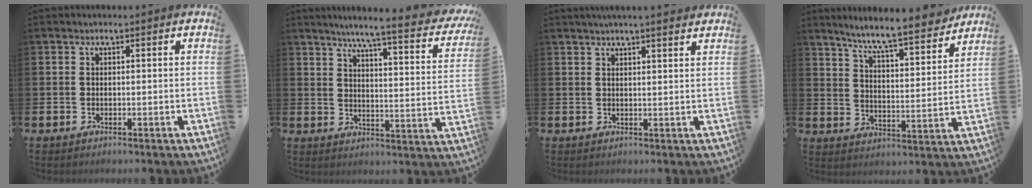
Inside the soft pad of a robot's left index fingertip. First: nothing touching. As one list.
[{"total": 5.9, "force": [5.0, -0.1, 3.0], "torque": [-0.065, -0.048, 0.074]}, {"total": 3.1, "force": [3.0, -0.3, 0.8], "torque": [-0.013, -0.012, 0.053]}, {"total": 8.4, "force": [7.8, 0.2, 3.0], "torque": [-0.084, -0.054, 0.133]}]